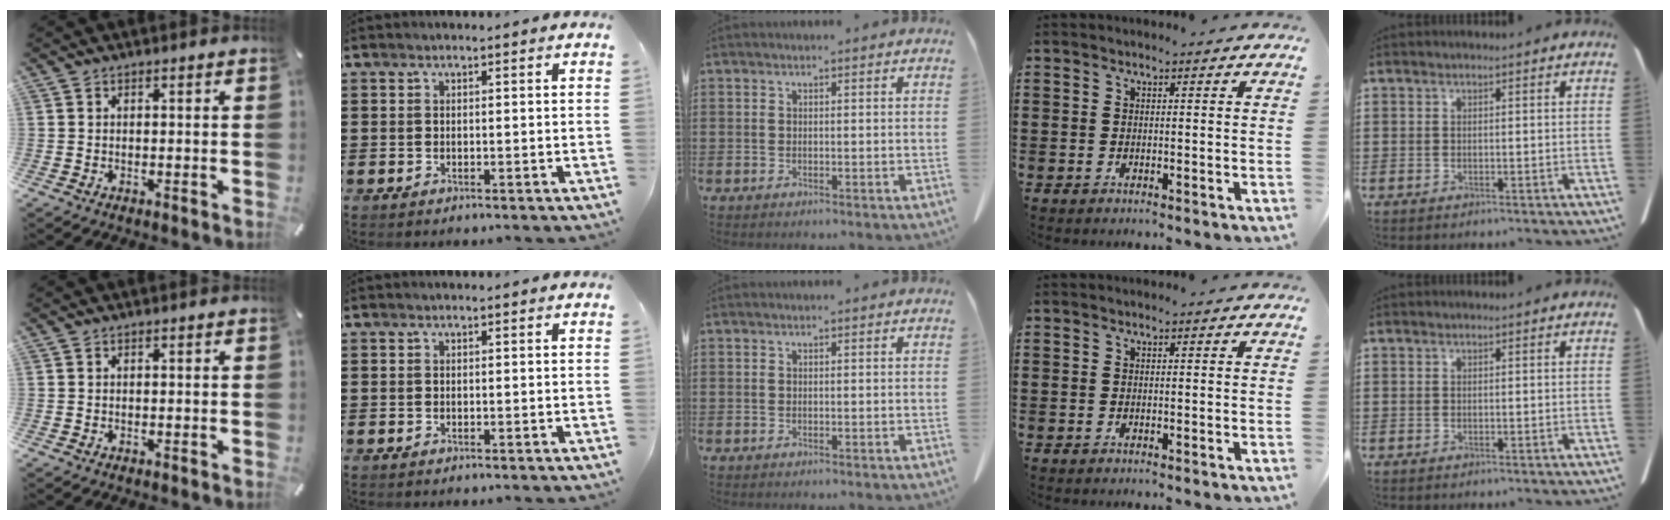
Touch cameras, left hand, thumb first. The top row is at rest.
{}